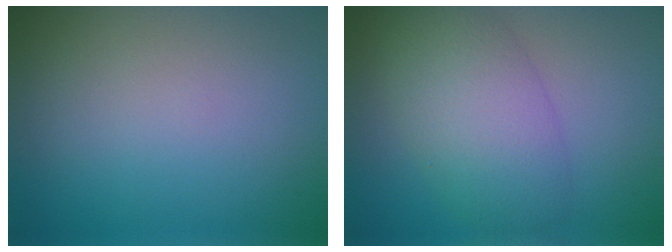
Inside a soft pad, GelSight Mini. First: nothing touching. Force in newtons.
{"total": 6.4, "press": 6.4, "slide": 0.3}